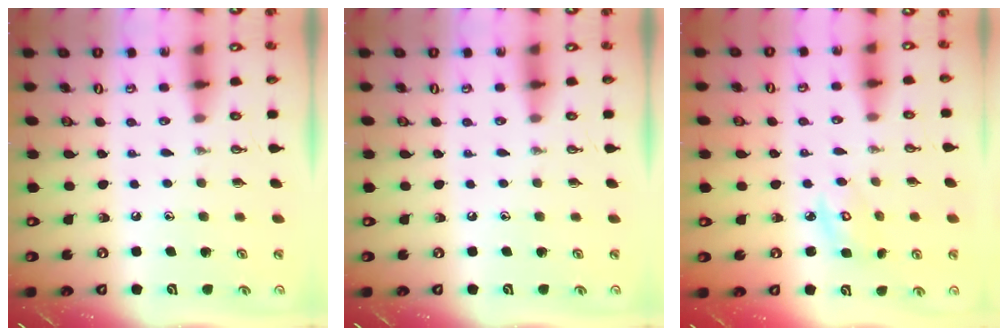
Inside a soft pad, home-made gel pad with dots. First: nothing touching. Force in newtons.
{"total": 0.0}
{"total": 3.7, "press": 3.7, "slide": 0.2}